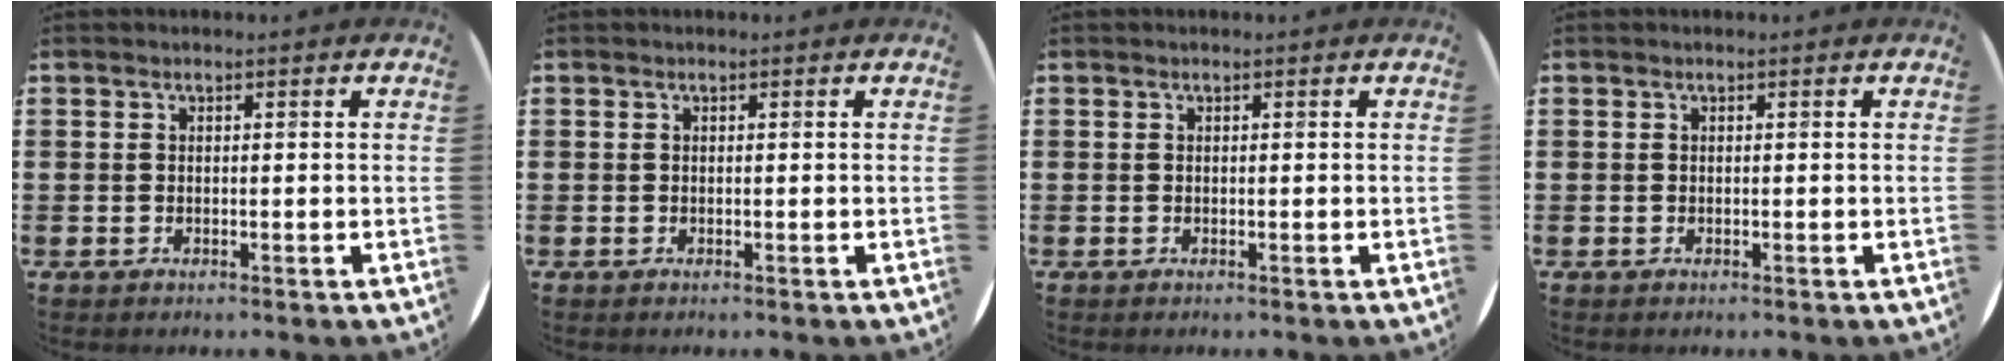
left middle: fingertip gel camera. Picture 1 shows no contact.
{"total": 0.0}
{"total": 0.0}
{"total": 0.0}